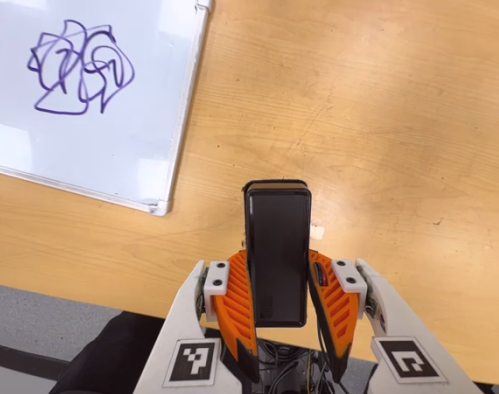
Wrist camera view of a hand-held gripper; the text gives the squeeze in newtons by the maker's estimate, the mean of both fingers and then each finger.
{"total": 5.7, "left": 4.1, "right": 7.2}